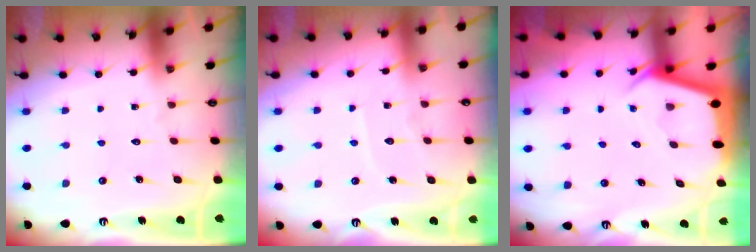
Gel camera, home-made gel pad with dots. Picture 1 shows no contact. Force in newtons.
{"total": 5.1, "press": 5.1, "slide": 0.6}
{"total": 2.8, "press": 2.8, "slide": 0.2}